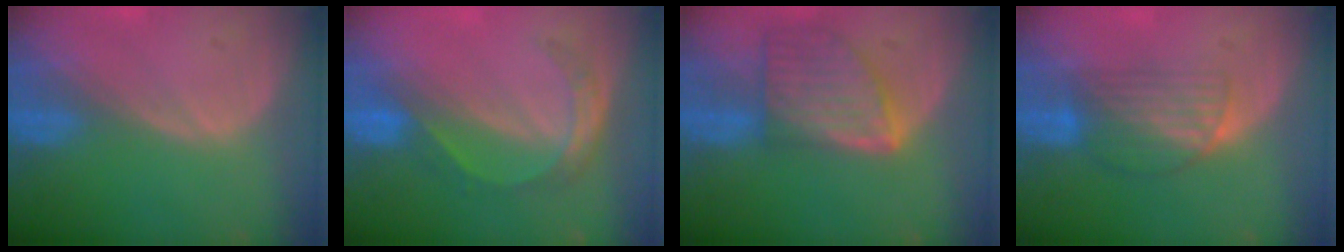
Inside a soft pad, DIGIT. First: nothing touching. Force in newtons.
{"total": 5.7, "press": 4.8, "slide": 3.0}
{"total": 8.2, "press": 7.3, "slide": 3.6}
{"total": 6.5, "press": 5.5, "slide": 3.5}